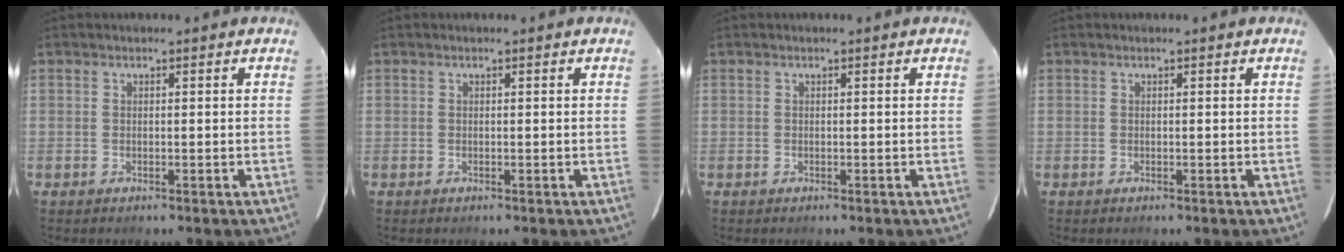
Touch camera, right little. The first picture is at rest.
{"total": 0.0}
{"total": 0.0}
{"total": 0.0}